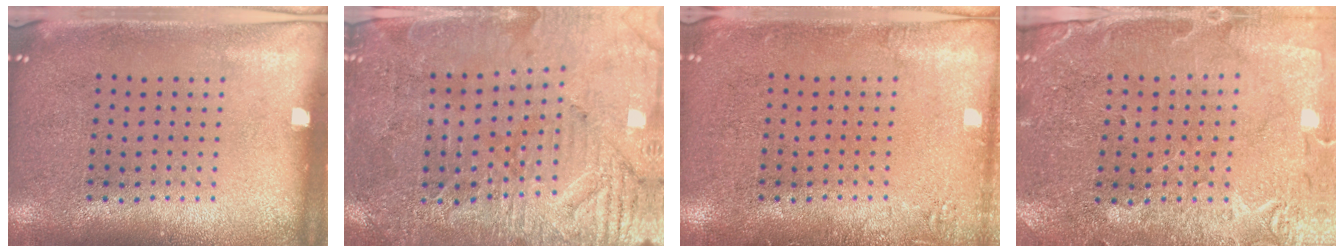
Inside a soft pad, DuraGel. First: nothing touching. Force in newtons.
{"total": 3.4, "press": 3.4, "slide": 0.6}
{"total": 1.5, "press": 1.4, "slide": 0.3}
{"total": 0.7, "press": 0.7, "slide": 0.3}